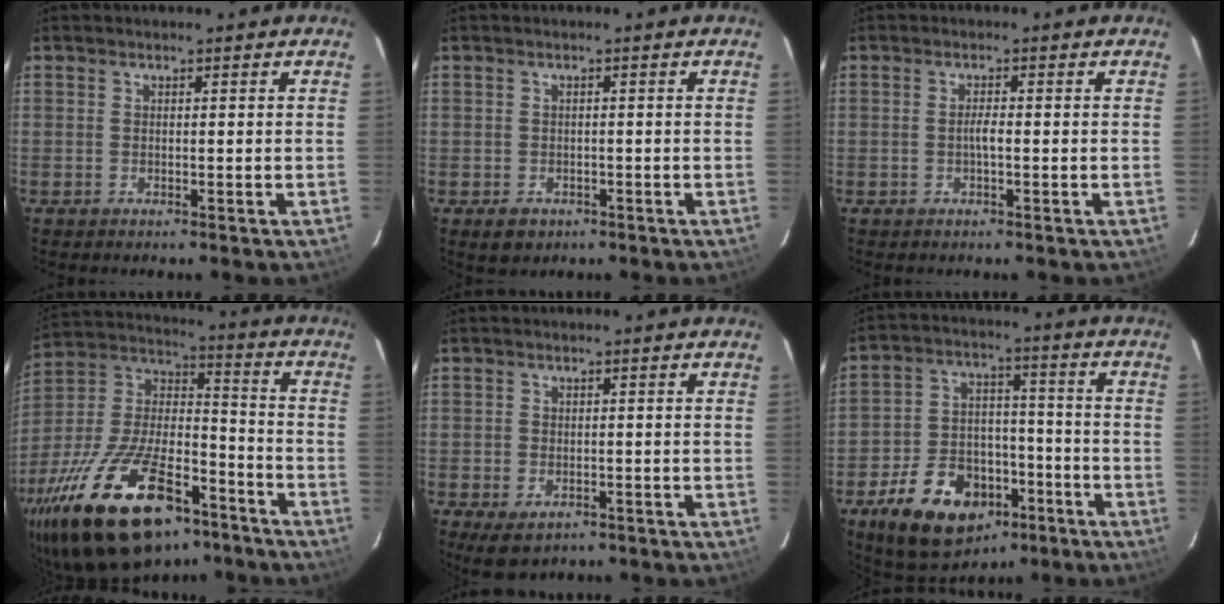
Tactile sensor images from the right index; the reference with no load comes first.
{"total": 3.3, "force": [-1.4, 2.8, 1.0], "torque": [-0.023, -0.001, -0.016]}
{"total": 1.5, "force": [-0.4, 0.2, 1.5], "torque": [-0.028, 0.003, -0.009]}
{"total": 30.3, "force": [-19.2, 13.0, 19.6], "torque": [-0.388, -0.012, -0.306]}
{"total": 4.9, "force": [-2.4, 3.3, 2.7], "torque": [-0.055, -0.012, -0.031]}
{"total": 17.9, "force": [-9.8, 11.6, 9.5], "torque": [-0.203, 0.020, -0.141]}